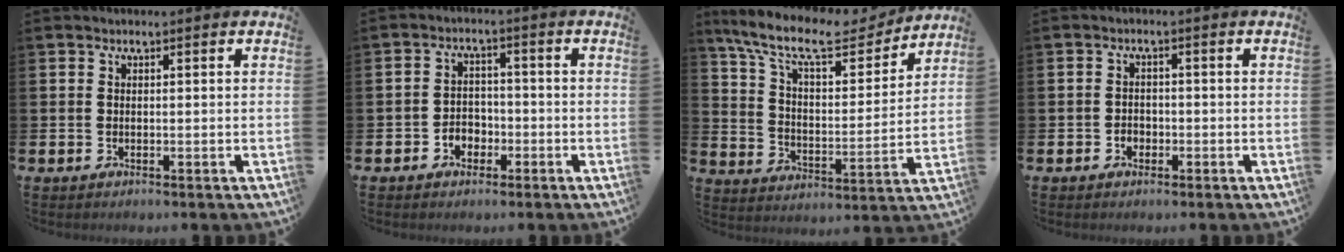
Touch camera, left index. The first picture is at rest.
{"total": 3.0, "force": [-1.8, 2.2, 0.8], "torque": [-0.019, 0.008, -0.041]}
{"total": 12.1, "force": [10.5, 3.2, 5.2], "torque": [-0.131, -0.062, 0.178]}
{"total": 1.7, "force": [-0.7, 1.4, 0.5], "torque": [-0.011, 0.003, -0.017]}